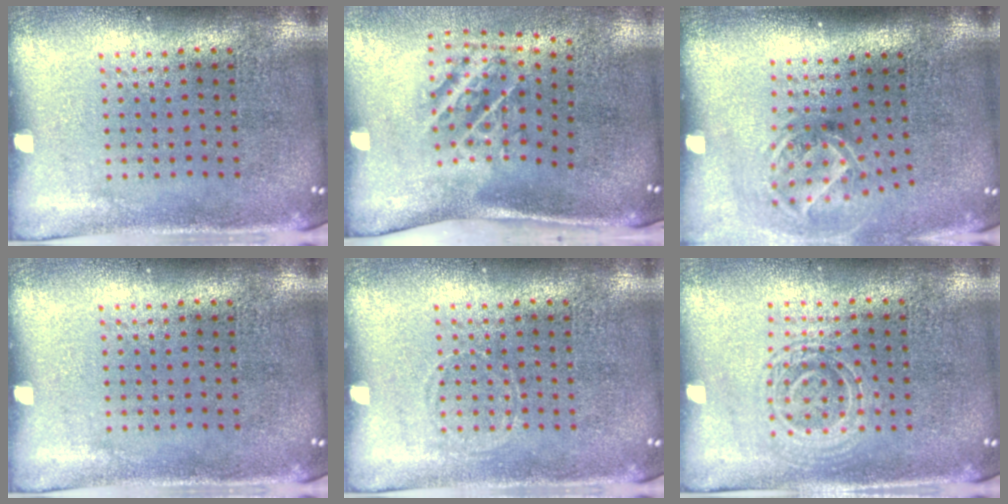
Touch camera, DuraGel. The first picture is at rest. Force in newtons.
{"total": 2.1, "press": 1.3, "slide": 1.6}
{"total": 1.9, "press": 1.3, "slide": 1.4}
{"total": 0.0}
{"total": 0.6, "press": 0.6, "slide": 0.0}
{"total": 1.2, "press": 1.2, "slide": 0.3}